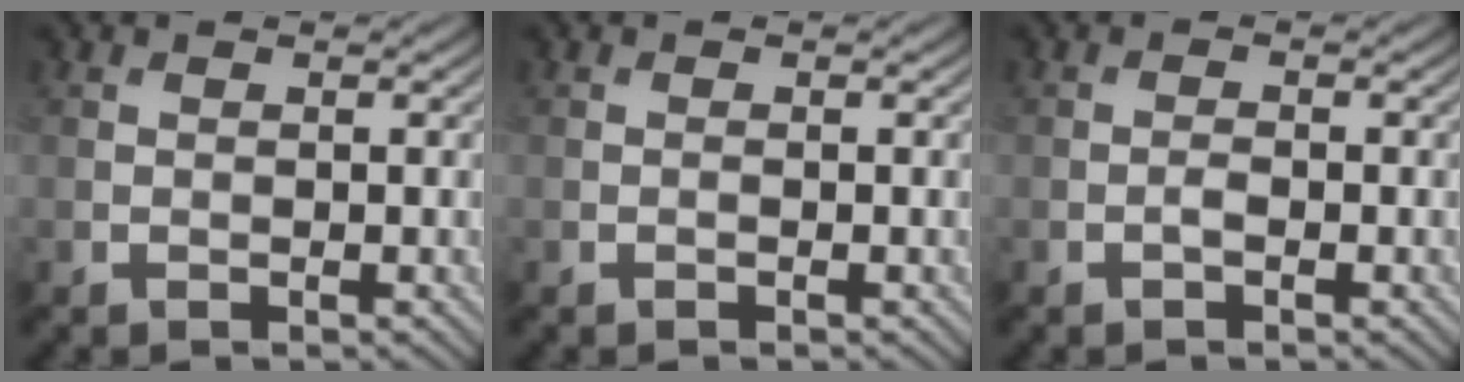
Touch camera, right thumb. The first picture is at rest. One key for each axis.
{"total": 0.0}
{"total": 0.8, "fx": -0.5, "fy": 0.2, "fz": 0.7, "tx": -0.015, "ty": 0.003, "tz": -0.009}